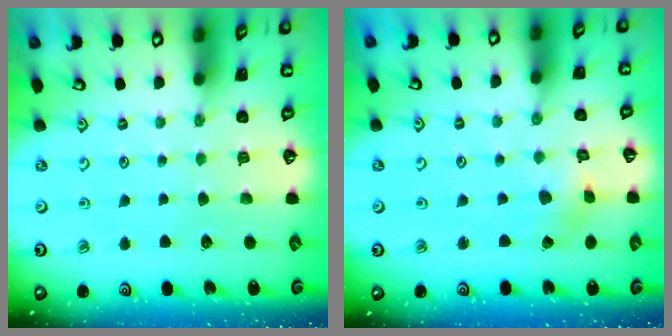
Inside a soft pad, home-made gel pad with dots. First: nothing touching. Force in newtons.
{"total": 2.0, "press": 1.9, "slide": 0.4}